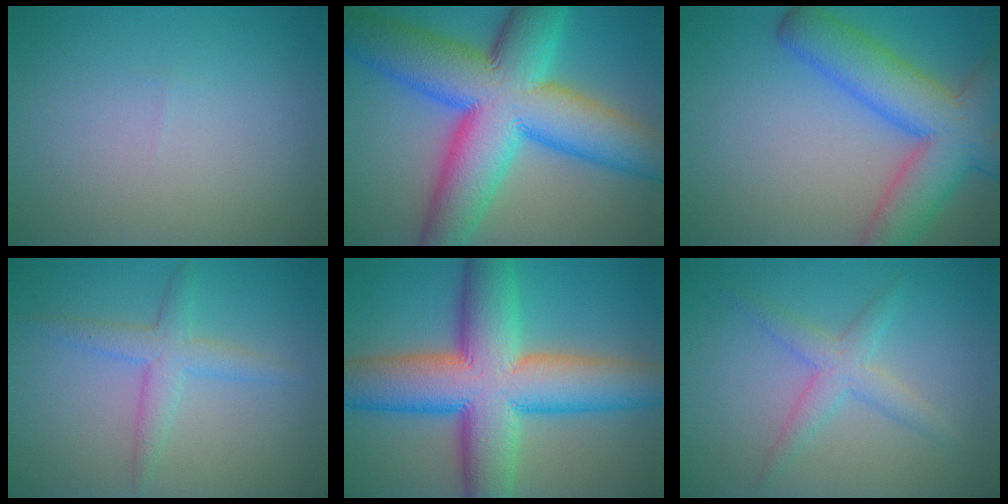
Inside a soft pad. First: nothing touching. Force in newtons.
{"total": 16.0, "press": 16.0, "slide": 0.3}
{"total": 9.6, "press": 9.6, "slide": 0.7}
{"total": 2.9, "press": 2.9, "slide": 0.2}
{"total": 14.0, "press": 13.9, "slide": 0.5}
{"total": 2.8, "press": 2.8, "slide": 0.1}